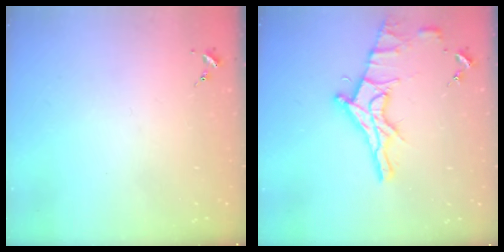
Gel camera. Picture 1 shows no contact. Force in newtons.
{"total": 15.5, "press": 15.4, "slide": 1.4}